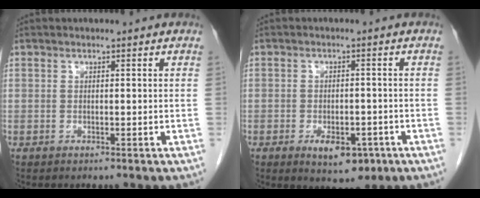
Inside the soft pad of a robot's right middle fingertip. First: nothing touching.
{"total": 6.3, "force": [-3.3, 3.2, 4.3], "torque": [-0.060, -0.001, -0.038]}